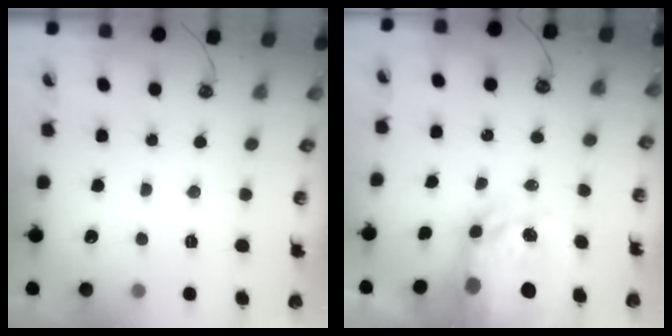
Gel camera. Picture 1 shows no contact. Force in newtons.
{"total": 8.5, "press": 8.5, "slide": 0.7}